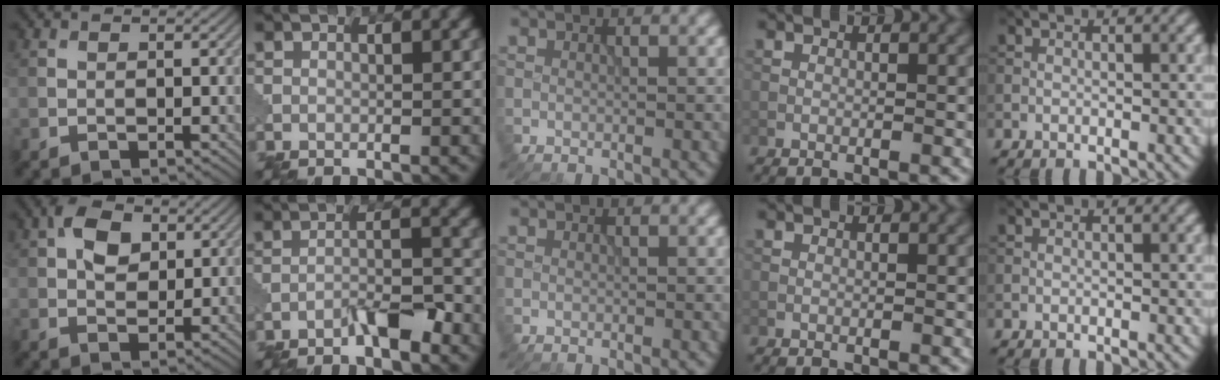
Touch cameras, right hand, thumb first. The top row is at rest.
{"thumb": {"total": 5.0, "force": [1.7, 3.2, 3.5], "torque": [-0.065, 0.007, 0.023]}, "index": {"total": 3.3, "force": [-2.3, 0.6, 2.3], "torque": [-0.041, 0.010, -0.044]}}